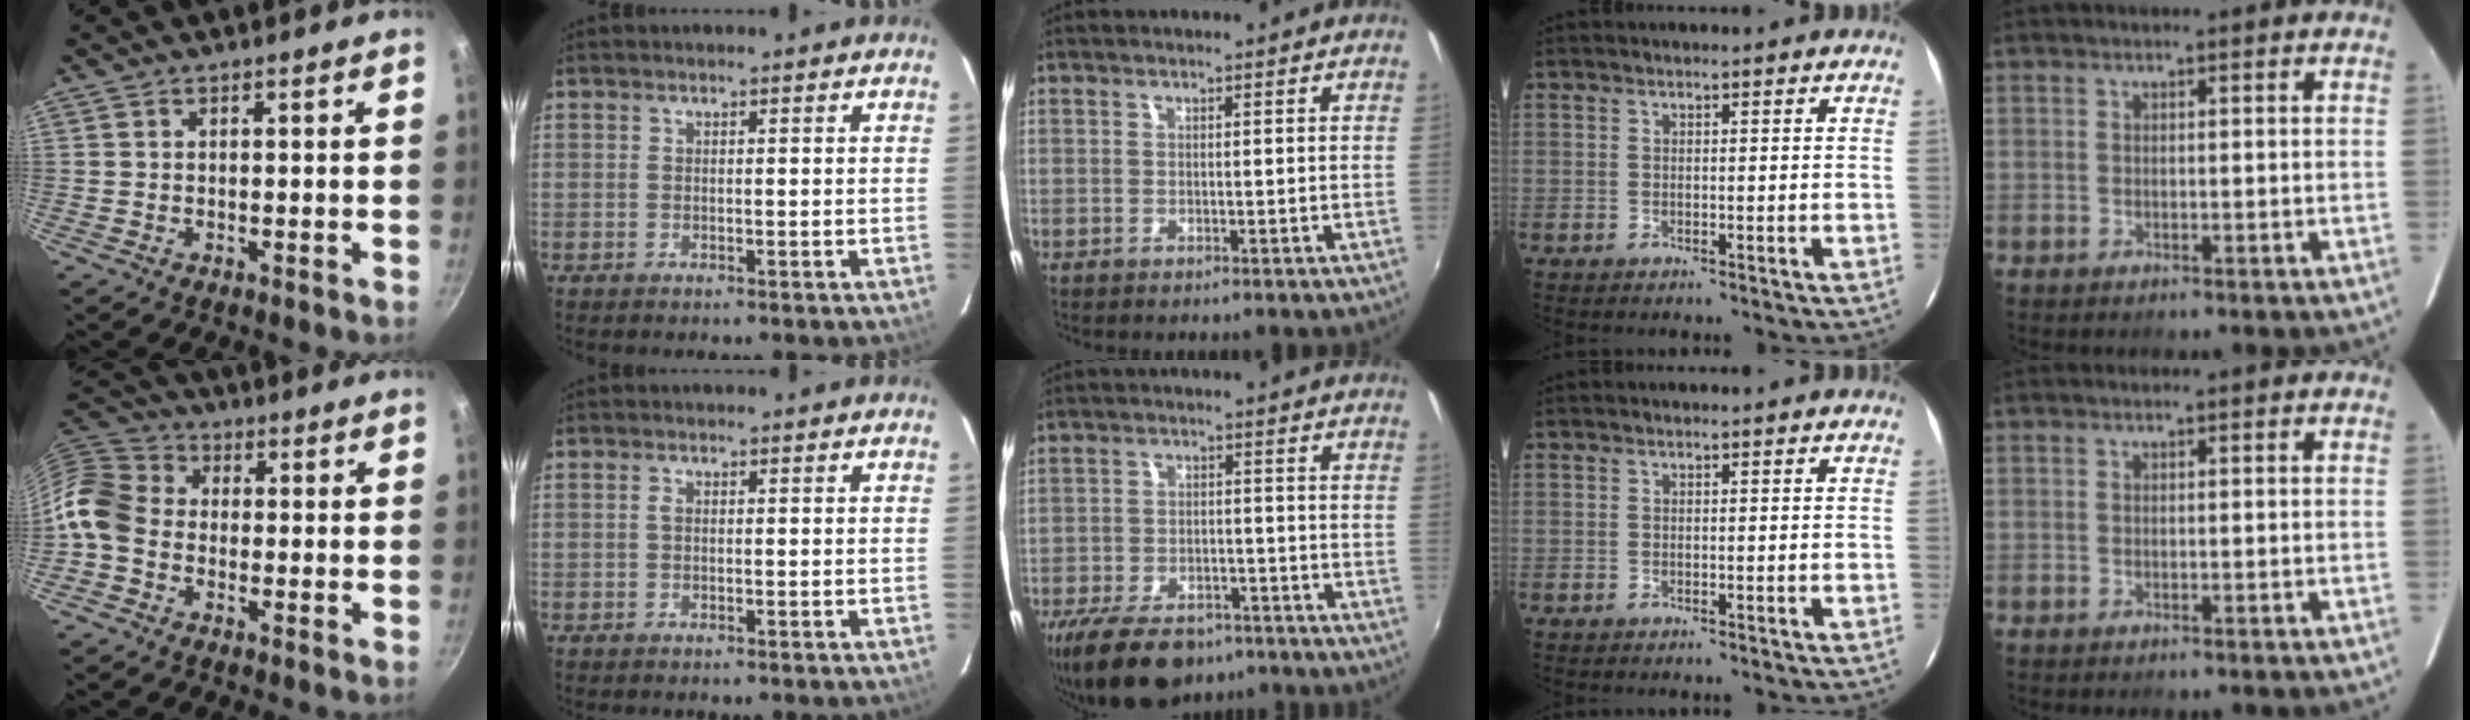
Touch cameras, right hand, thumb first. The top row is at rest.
{"thumb": {"total": 9.2, "force": [-2.4, 7.2, 5.1], "torque": [-0.086, 0.034, -0.073]}, "index": {"total": 0.7, "force": [0.0, 0.4, 0.5], "torque": [-0.010, 0.003, -0.001]}, "middle": {"total": 15.0, "force": [-10.7, 7.5, 7.3], "torque": [-0.172, -0.019, -0.169]}}